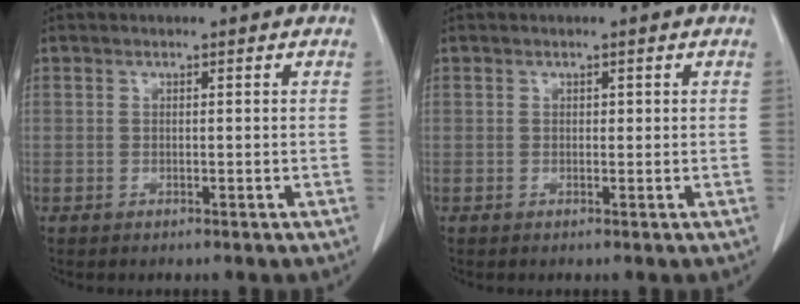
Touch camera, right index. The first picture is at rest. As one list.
[{"total": 0.6, "force": [0.2, 0.4, 0.3], "torque": [0.000, 0.001, 0.001]}]